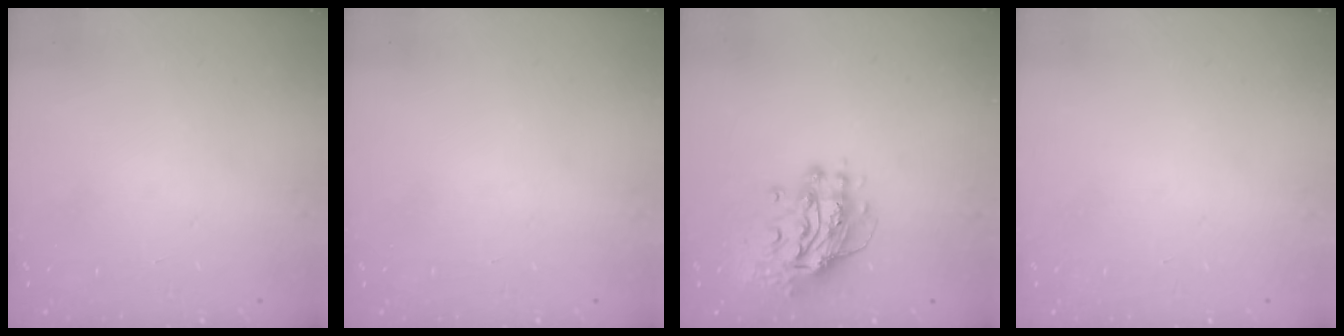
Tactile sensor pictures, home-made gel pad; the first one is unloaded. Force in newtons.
{"total": 0.0}
{"total": 13.2, "press": 13.1, "slide": 1.2}
{"total": 0.0}